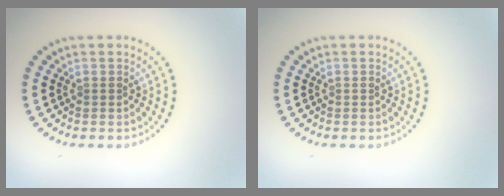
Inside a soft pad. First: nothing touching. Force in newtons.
{"total": 0.0}